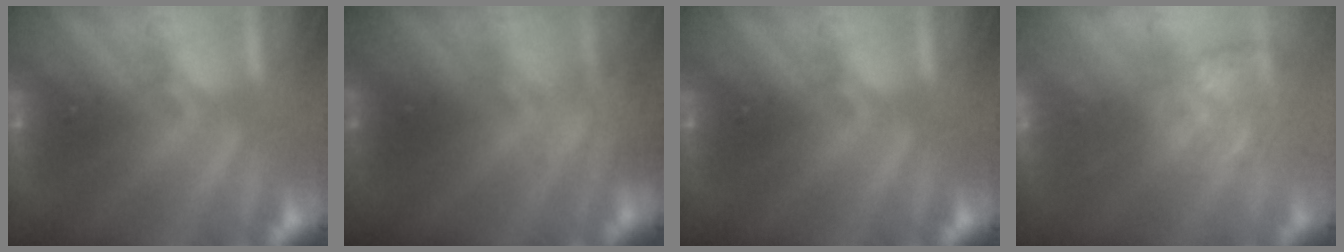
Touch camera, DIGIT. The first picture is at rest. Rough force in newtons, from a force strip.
{"total": 2.3}
{"total": 0.0}
{"total": 3.7}